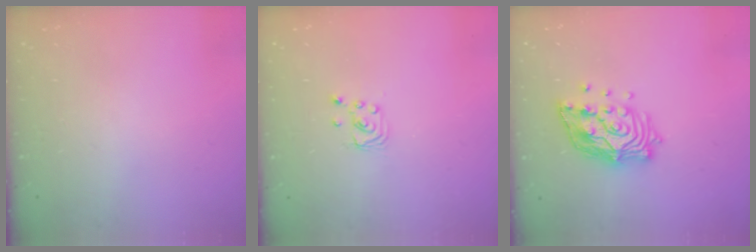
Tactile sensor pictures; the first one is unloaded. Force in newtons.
{"total": 2.0, "press": 2.0, "slide": 0.2}
{"total": 14.3, "press": 14.1, "slide": 2.0}